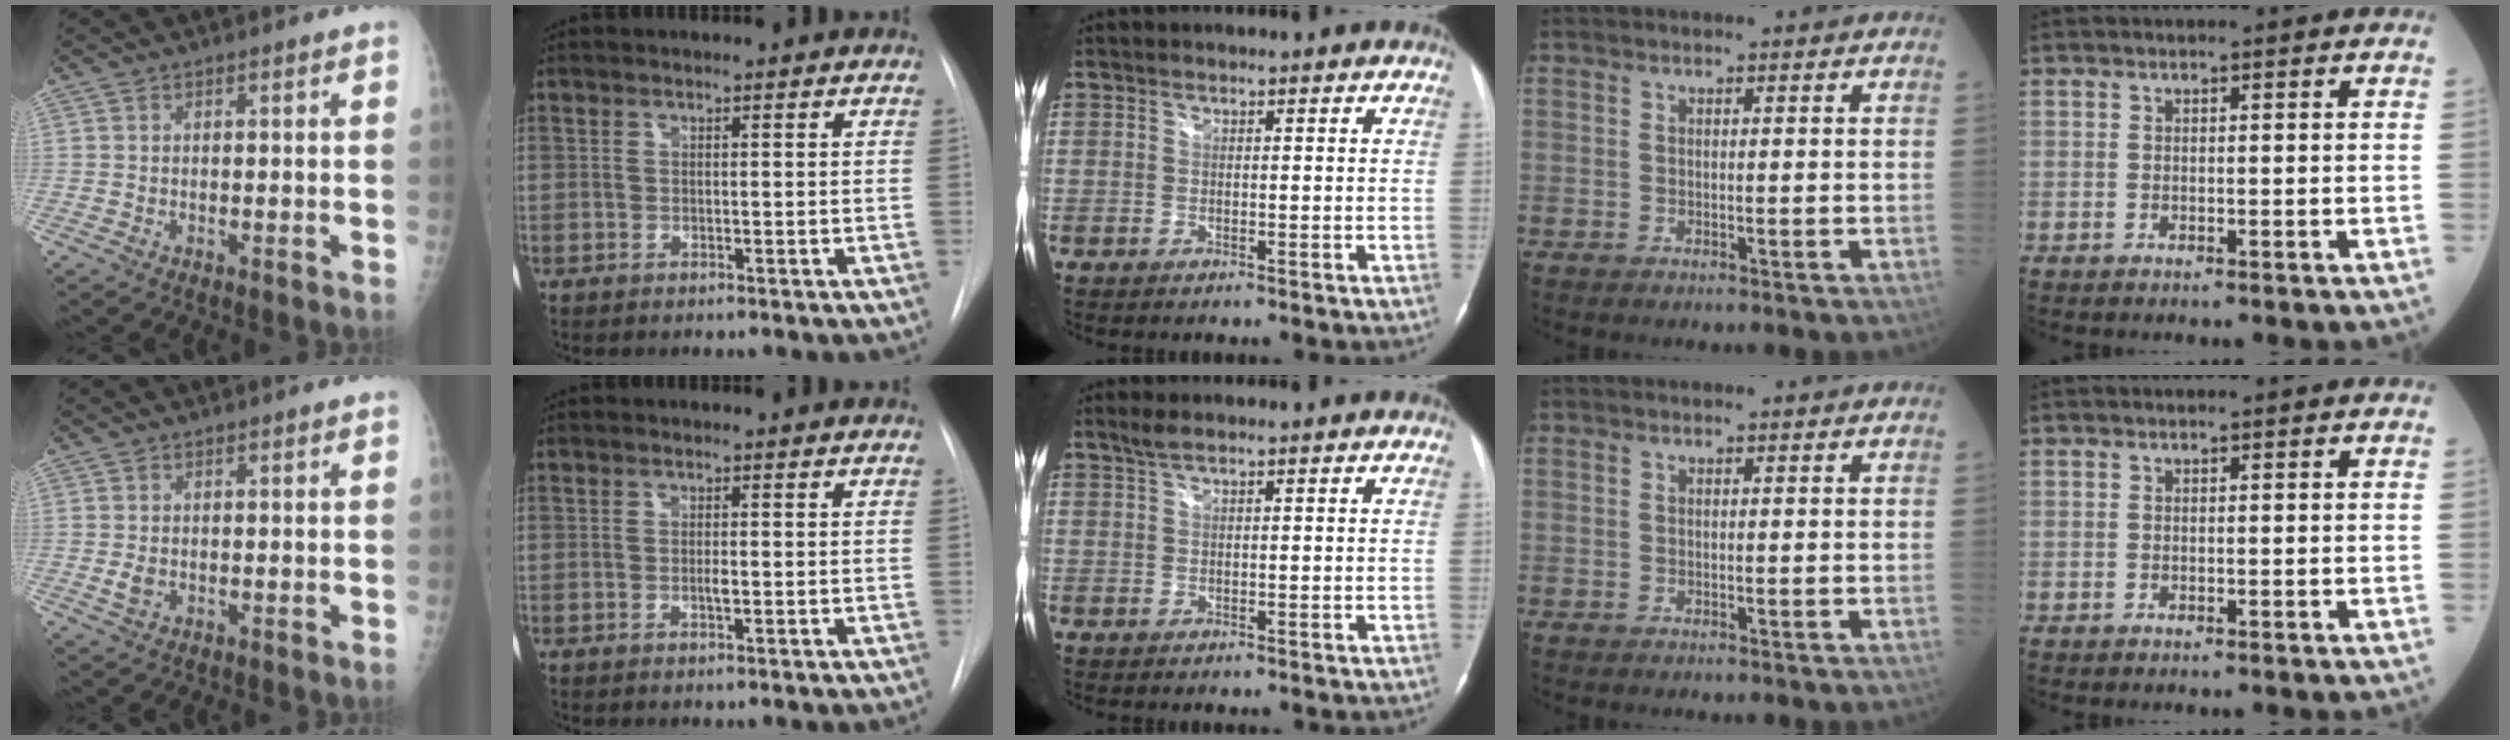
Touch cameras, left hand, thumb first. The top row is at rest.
{"thumb": {"total": 1.9, "force": [-0.1, 1.5, 1.2], "torque": [-0.022, -0.003, -0.001]}, "index": {"total": 0.9, "force": [-0.3, 0.1, 0.9], "torque": [-0.016, -0.004, -0.005]}, "middle": {"total": 1.6, "force": [1.2, 0.1, 1.1], "torque": [-0.029, 0.012, 0.027]}}